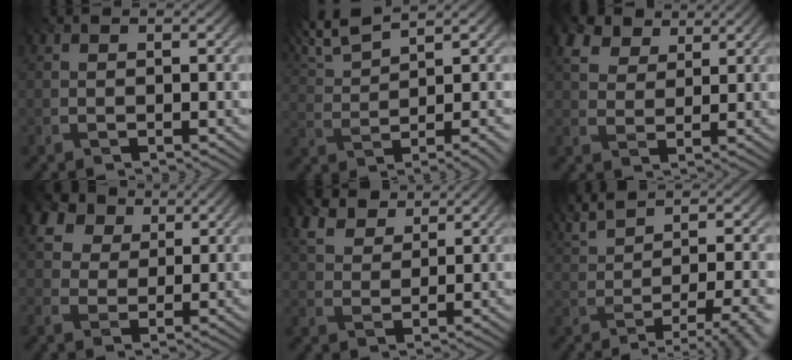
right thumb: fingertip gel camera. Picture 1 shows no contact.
{"total": 6.4, "force": [4.1, 1.0, 4.8], "torque": [-0.082, 0.021, 0.072]}
{"total": 5.2, "force": [3.4, 2.8, 2.7], "torque": [-0.065, 0.010, 0.059]}
{"total": 7.4, "force": [4.0, 5.0, 3.8], "torque": [-0.114, 0.023, 0.053]}
{"total": 5.4, "force": [4.0, 2.3, 2.8], "torque": [-0.068, 0.010, 0.074]}
{"total": 8.1, "force": [2.0, 1.5, 7.7], "torque": [-0.088, 0.019, 0.028]}